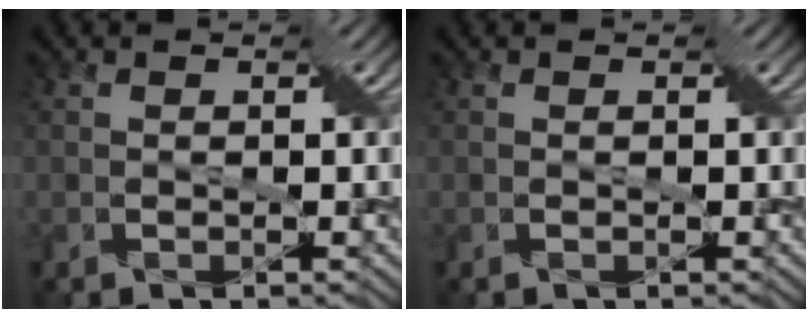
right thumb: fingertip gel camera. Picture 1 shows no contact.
{"total": 0.0}